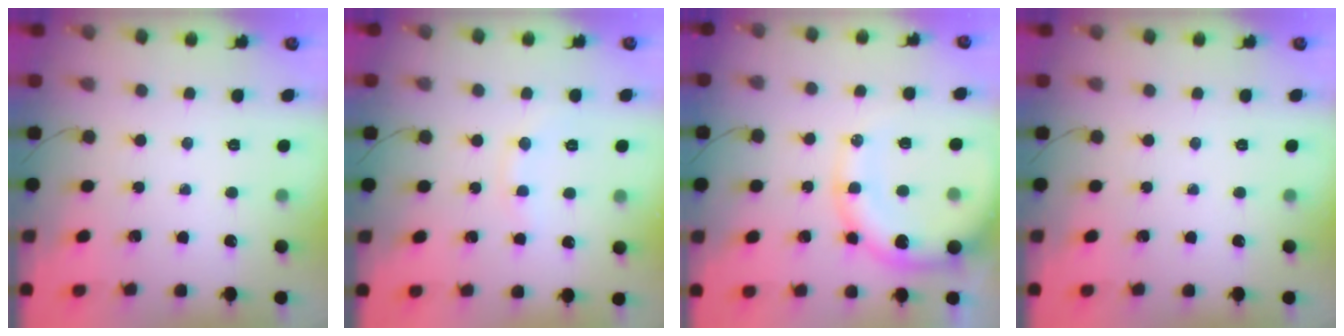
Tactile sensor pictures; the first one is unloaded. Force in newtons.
{"total": 4.9, "press": 4.8, "slide": 1.1}
{"total": 15.3, "press": 15.0, "slide": 3.0}
{"total": 0.0}